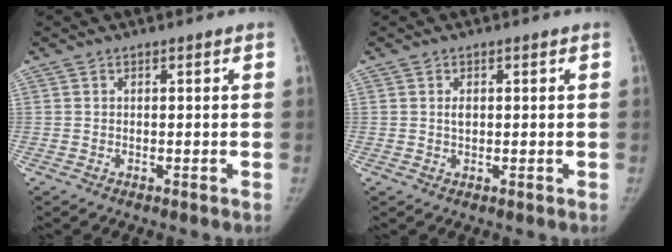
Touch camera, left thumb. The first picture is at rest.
{"total": 1.4, "force": [0.3, 0.8, 1.0], "torque": [-0.012, 0.001, 0.006]}